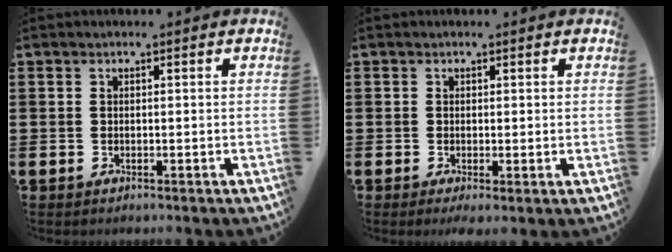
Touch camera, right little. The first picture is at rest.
{"total": 0.6, "force": [-0.3, 0.0, 0.5], "torque": [-0.007, -0.001, -0.007]}